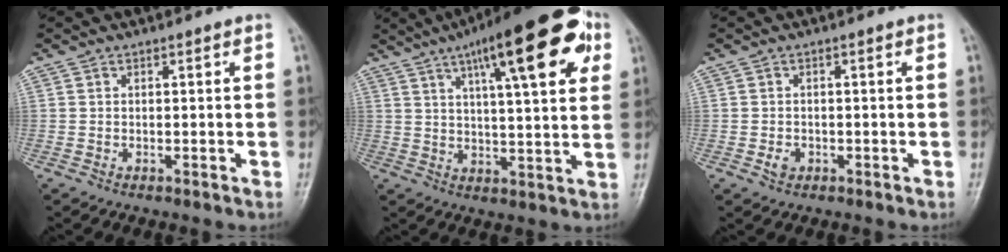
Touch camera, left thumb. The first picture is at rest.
{"total": 21.2, "force": [9.7, 5.8, 17.9], "torque": [-0.238, -0.001, 0.136]}
{"total": 1.8, "force": [-0.7, 1.4, 0.9], "torque": [-0.011, 0.002, -0.009]}